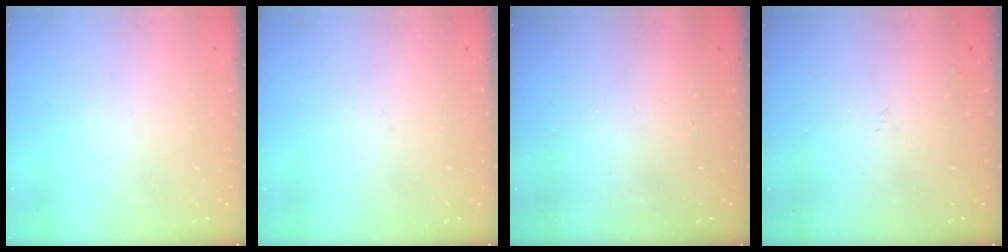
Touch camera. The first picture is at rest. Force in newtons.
{"total": 0.0}
{"total": 2.1, "press": 2.1, "slide": 0.4}
{"total": 6.9, "press": 6.9, "slide": 0.7}